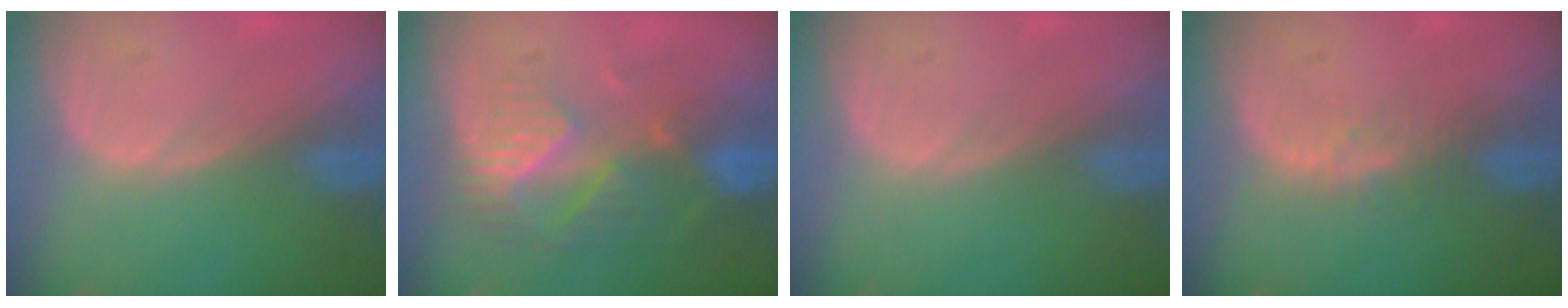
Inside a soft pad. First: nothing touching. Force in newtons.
{"total": 9.1, "press": 7.9, "slide": 4.5}
{"total": 0.0}
{"total": 2.5, "press": 2.4, "slide": 0.2}